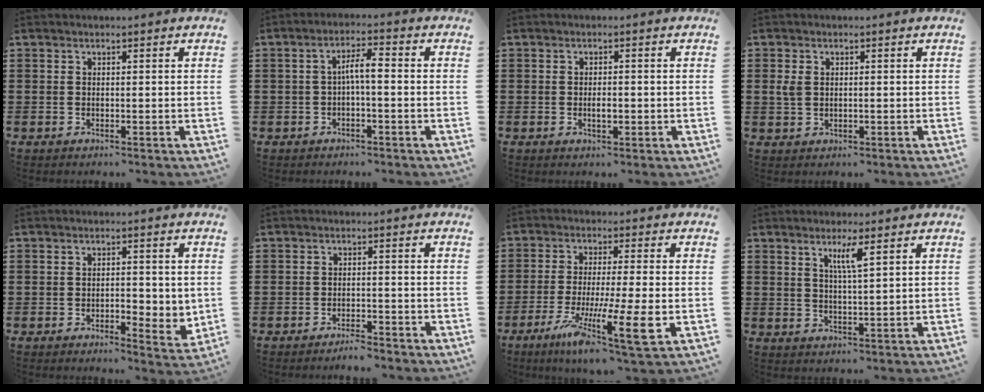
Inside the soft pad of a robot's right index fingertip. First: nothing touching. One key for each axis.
{"total": 3.8, "fx": -0.5, "fy": 0.9, "fz": 3.7, "tx": -0.069, "ty": 0.009, "tz": -0.012}
{"total": 2.2, "fx": -0.3, "fy": 0.6, "fz": 2.1, "tx": -0.040, "ty": -0.001, "tz": -0.005}
{"total": 2.3, "fx": 0.4, "fy": 1.5, "fz": 1.8, "tx": -0.046, "ty": 0.005, "tz": 0.003}
{"total": 3.6, "fx": -0.4, "fy": 1.5, "fz": 3.3, "tx": -0.050, "ty": 0.002, "tz": -0.010}
{"total": 2.1, "fx": -2.1, "fy": 0.0, "fz": 0.5, "tx": -0.013, "ty": 0.001, "tz": -0.043}
{"total": 10.9, "fx": -4.2, "fy": 1.0, "fz": 10.0, "tx": -0.195, "ty": -0.014, "tz": -0.078}
{"total": 3.6, "fx": 2.0, "fy": 0.2, "fz": 3.0, "tx": -0.057, "ty": -0.005, "tz": 0.030}